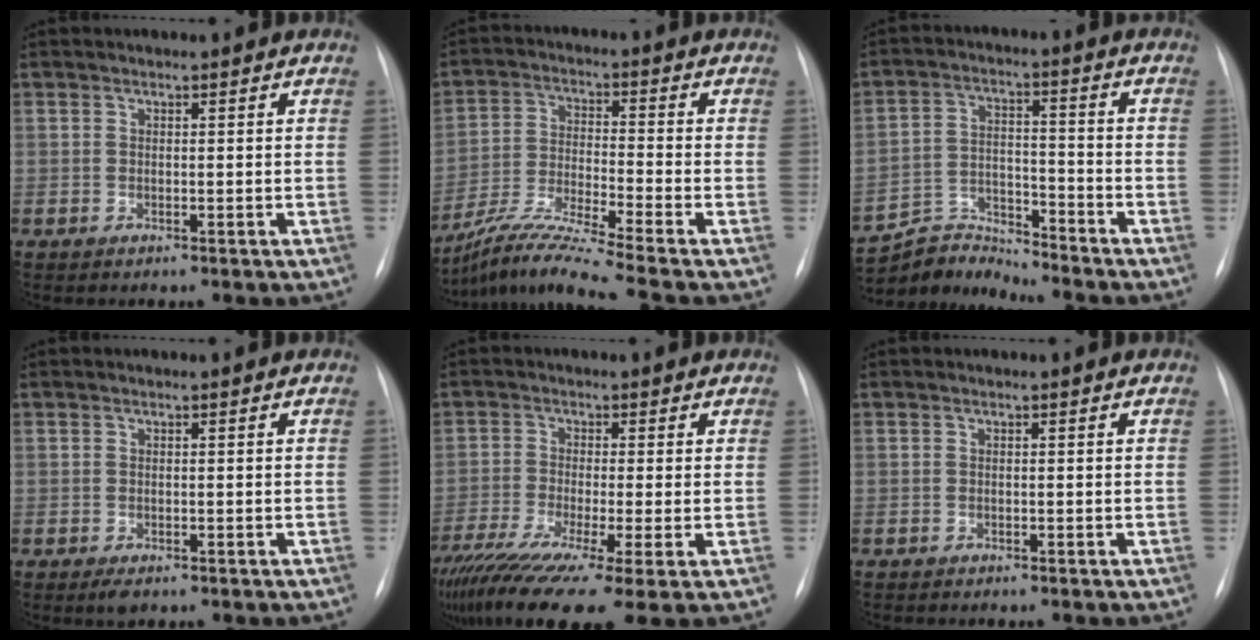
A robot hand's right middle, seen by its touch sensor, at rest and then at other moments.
{"total": 12.4, "force": [-10.6, -2.5, 5.9], "torque": [-0.120, -0.020, -0.193]}
{"total": 7.6, "force": [-7.4, -0.4, -1.8], "torque": [0.025, 0.022, -0.135]}
{"total": 1.7, "force": [-1.0, 0.7, 1.1], "torque": [-0.017, -0.002, -0.009]}
{"total": 15.9, "force": [-10.4, 1.5, 12.0], "torque": [-0.223, -0.045, -0.172]}
{"total": 0.6, "force": [-0.5, 0.0, 0.2], "torque": [-0.007, -0.002, -0.011]}